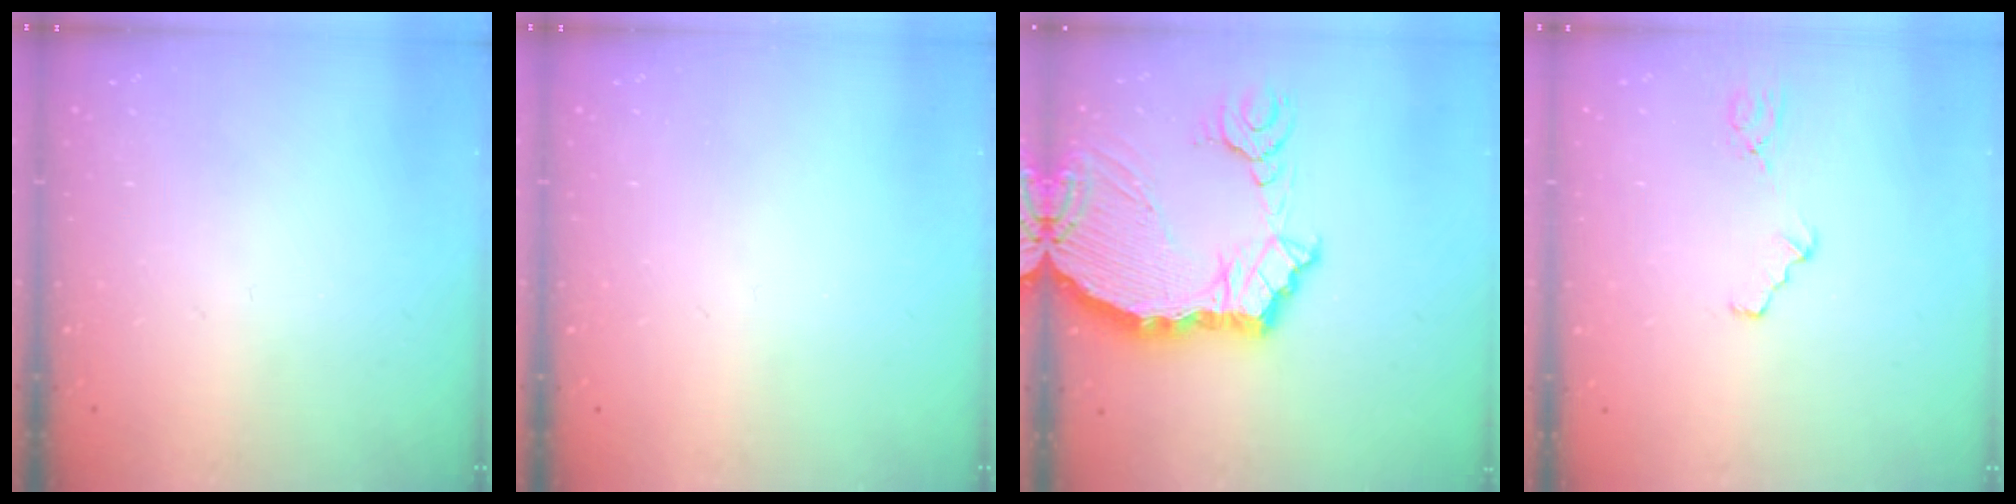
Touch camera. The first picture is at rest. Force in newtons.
{"total": 0.0}
{"total": 14.3, "press": 13.9, "slide": 3.3}
{"total": 3.3, "press": 3.3, "slide": 0.5}